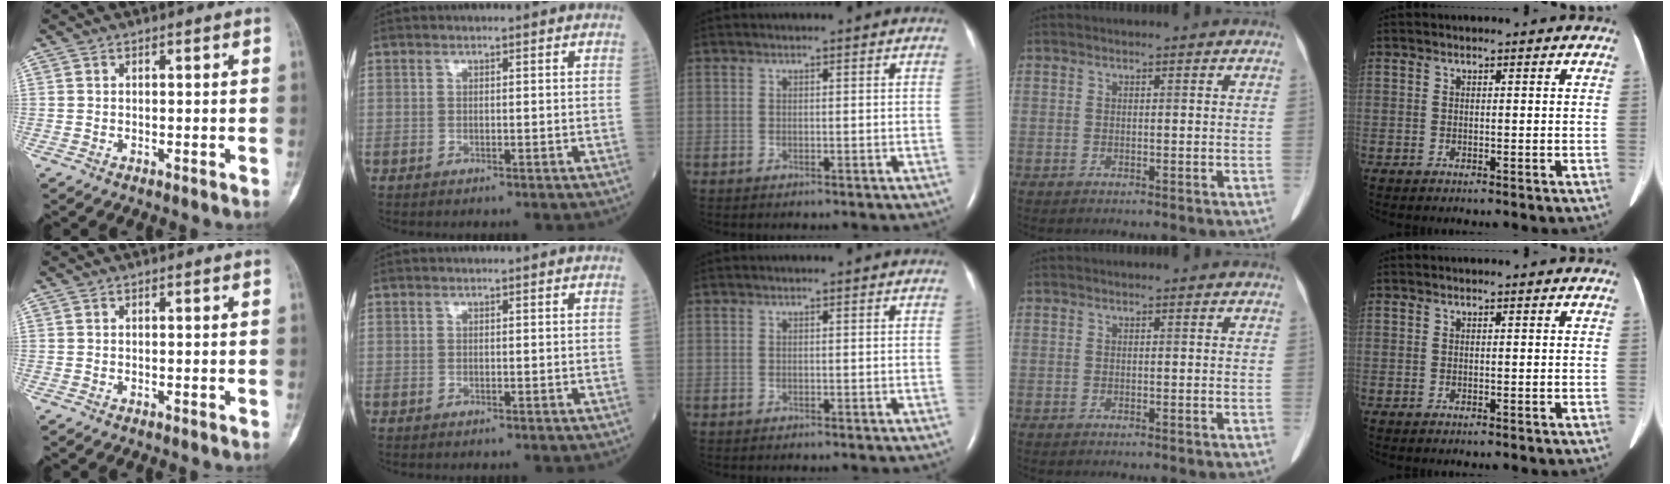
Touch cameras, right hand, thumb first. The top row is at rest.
{}